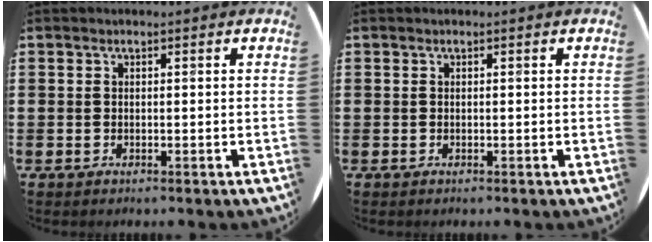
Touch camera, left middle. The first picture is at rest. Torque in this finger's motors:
{"motor_torque": [0.00, 0.00, 0.00, 0.01]}